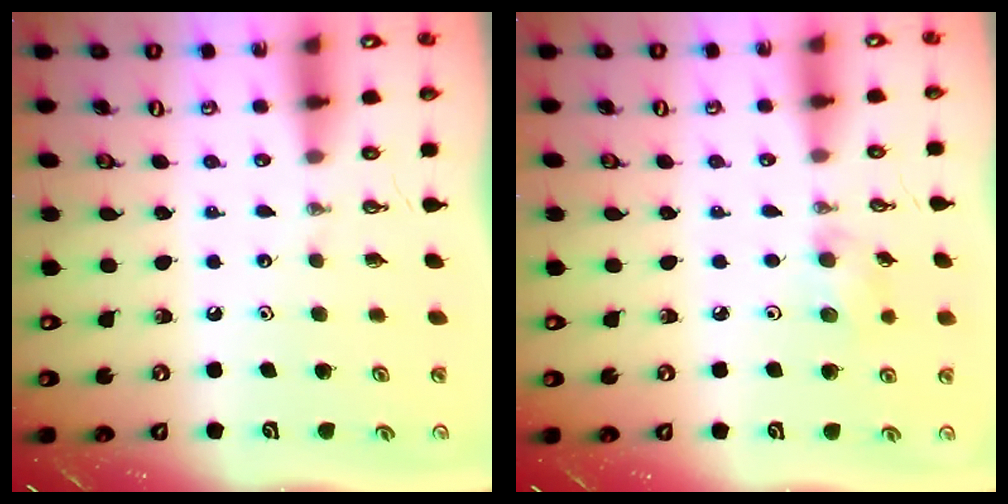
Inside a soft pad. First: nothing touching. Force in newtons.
{"total": 5.9, "press": 4.2, "slide": 4.1}